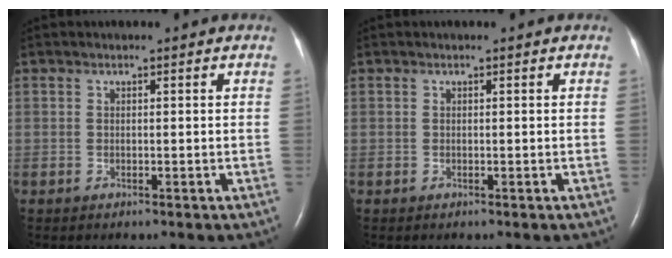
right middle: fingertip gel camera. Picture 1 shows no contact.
{"total": 0.0}